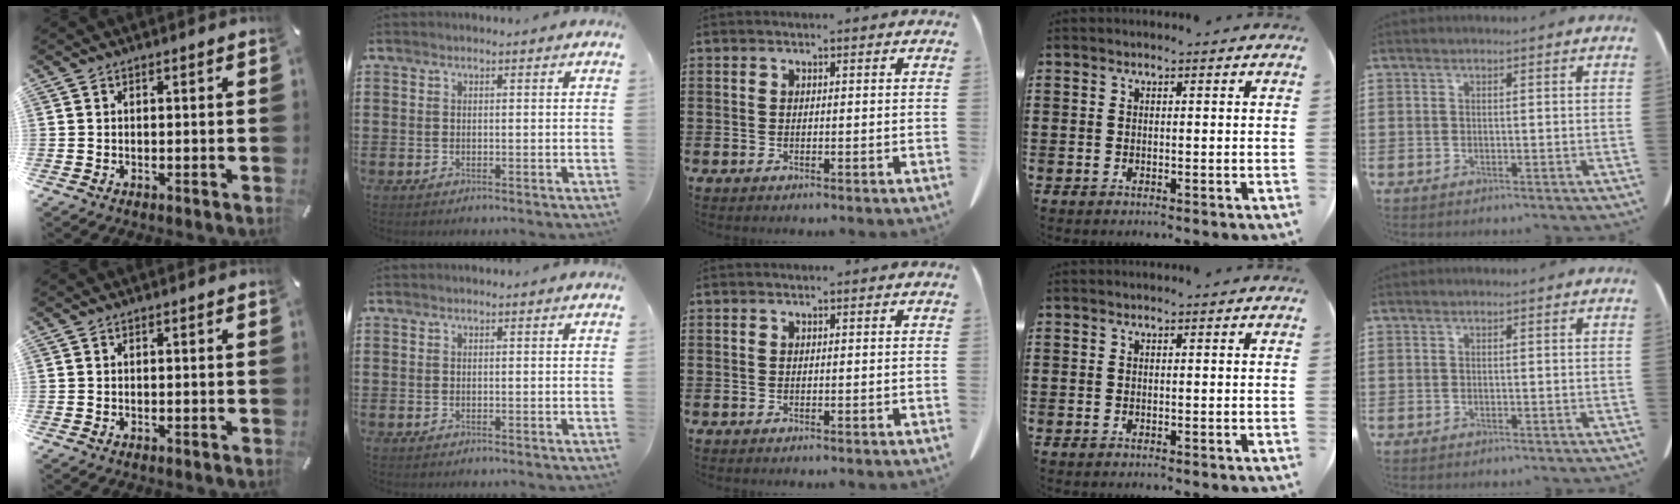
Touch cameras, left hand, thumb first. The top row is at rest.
{}